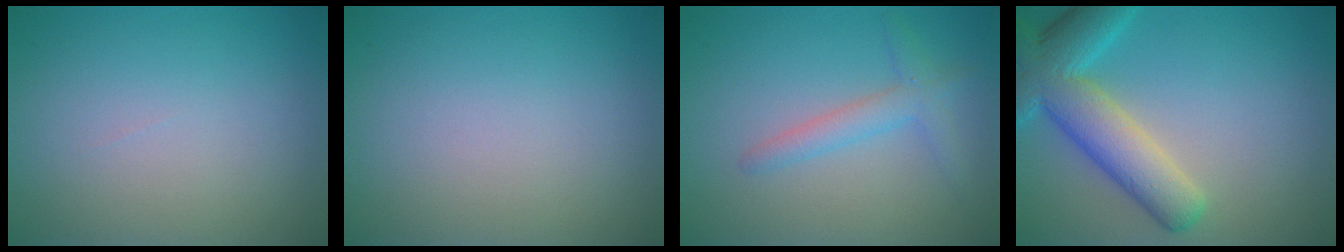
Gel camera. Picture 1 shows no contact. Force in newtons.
{"total": 0.0}
{"total": 2.4, "press": 2.4, "slide": 0.1}
{"total": 7.6, "press": 7.6, "slide": 0.6}